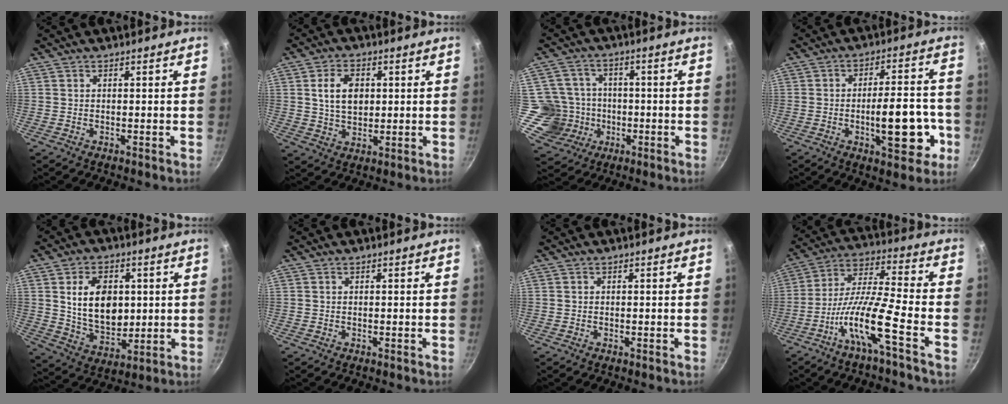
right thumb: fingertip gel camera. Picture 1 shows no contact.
{"total": 7.8, "force": [1.6, 5.3, 5.4], "torque": [-0.079, -0.004, 0.030]}
{"total": 9.9, "force": [-2.1, 9.4, 2.2], "torque": [-0.010, 0.030, -0.037]}
{"total": 13.4, "force": [-3.9, 5.6, 11.6], "torque": [-0.129, 0.027, -0.052]}
{"total": 13.6, "force": [2.5, 9.4, 9.5], "torque": [-0.130, -0.019, 0.053]}
{"total": 0.0}
{"total": 0.0}
{"total": 12.3, "force": [-6.3, 0.6, 10.5], "torque": [-0.202, 0.044, -0.128]}